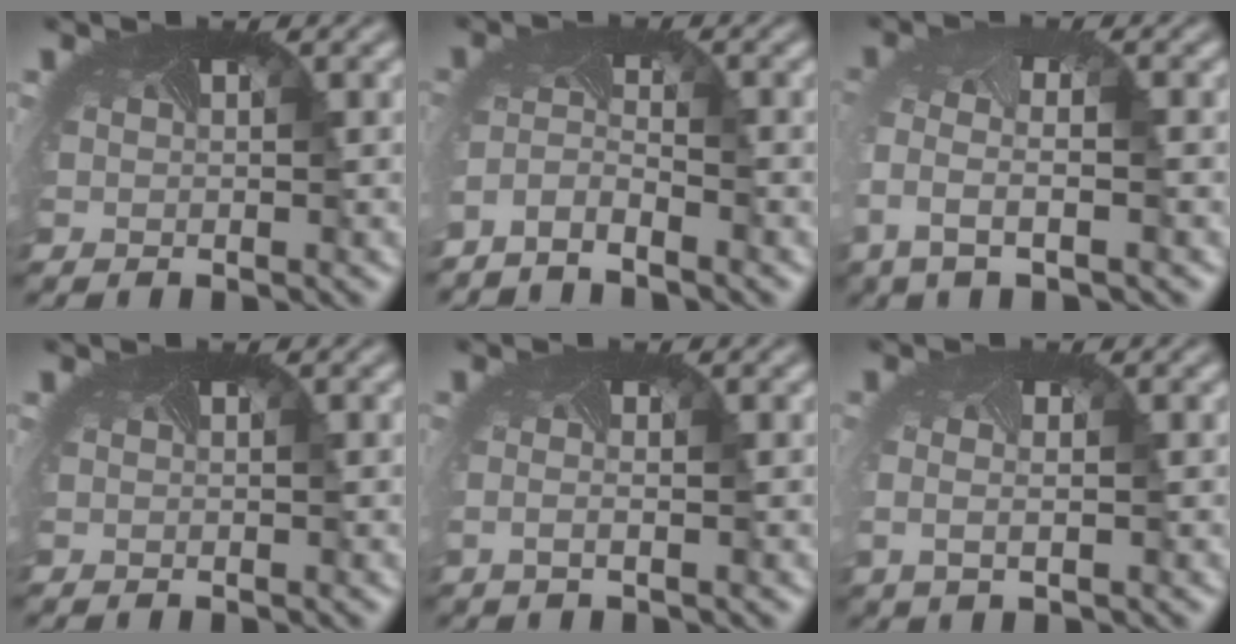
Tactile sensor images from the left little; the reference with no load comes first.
{"total": 2.4, "force": [-2.3, -0.2, 0.2], "torque": [-0.026, -0.014, -0.051]}
{"total": 3.4, "force": [-1.6, 1.3, 2.8], "torque": [-0.095, -0.015, -0.033]}
{"total": 0.0}
{"total": 1.0, "force": [-0.5, 0.2, 0.8], "torque": [-0.020, -0.009, -0.008]}
{"total": 1.4, "force": [-0.3, 0.5, 1.2], "torque": [-0.038, -0.011, 0.000]}